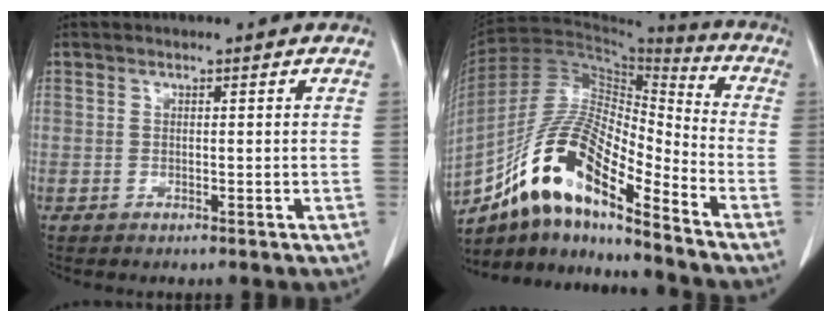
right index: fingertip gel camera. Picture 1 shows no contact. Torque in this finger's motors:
{"motor_torque": [1.11, -1.03, 0.67, 0.21]}